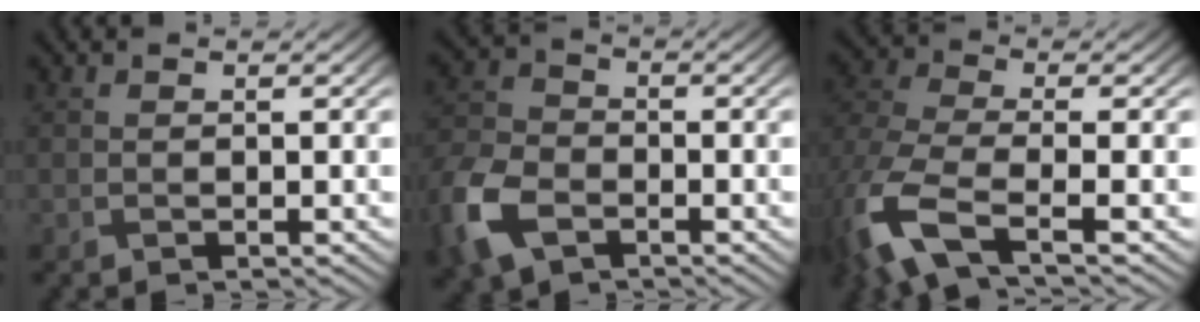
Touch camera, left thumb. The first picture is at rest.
{"total": 9.8, "force": [-4.7, 6.4, 5.7], "torque": [-0.166, -0.026, -0.102]}
{"total": 9.7, "force": [-4.4, 4.0, 7.8], "torque": [-0.198, -0.018, -0.102]}